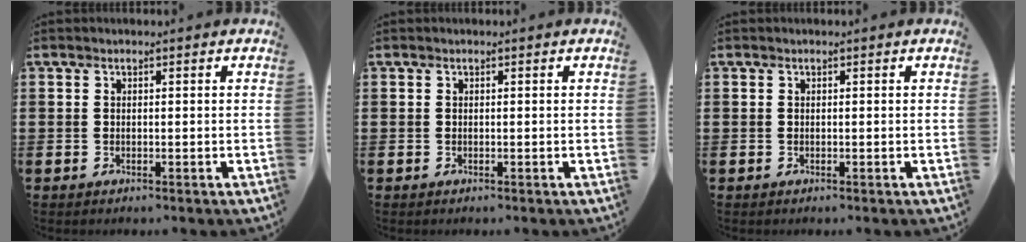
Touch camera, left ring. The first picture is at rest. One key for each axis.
{"total": 0.0}
{"total": 0.0}